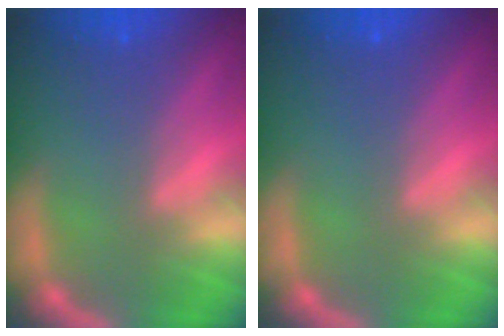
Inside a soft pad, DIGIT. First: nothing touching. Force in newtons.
{"total": 0.0}